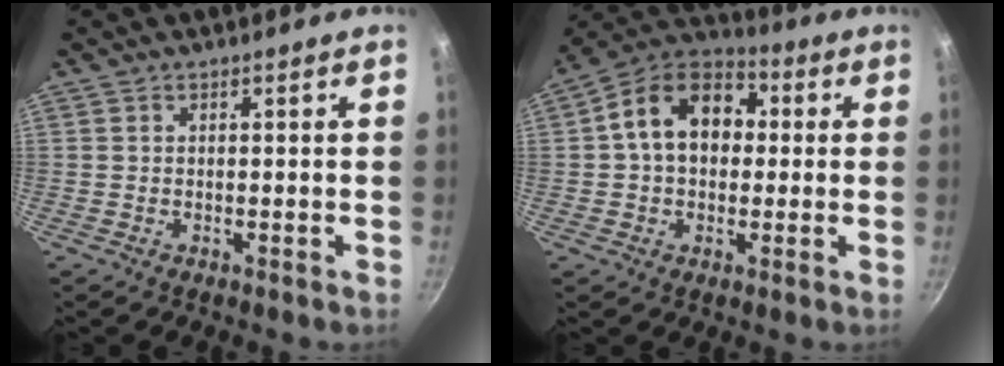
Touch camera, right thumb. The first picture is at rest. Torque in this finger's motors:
{"motor_torque": [-0.30, 2.15, 0.80, -0.63, 0.43]}